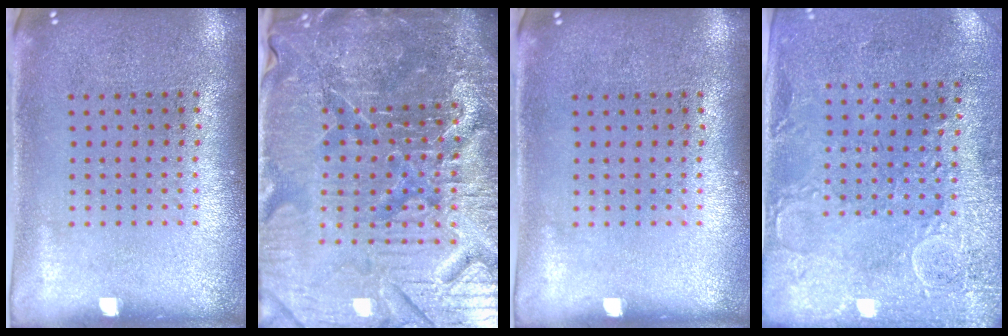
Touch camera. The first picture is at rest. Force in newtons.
{"total": 6.8, "press": 6.1, "slide": 3.0}
{"total": 0.0}
{"total": 2.7, "press": 2.4, "slide": 1.2}